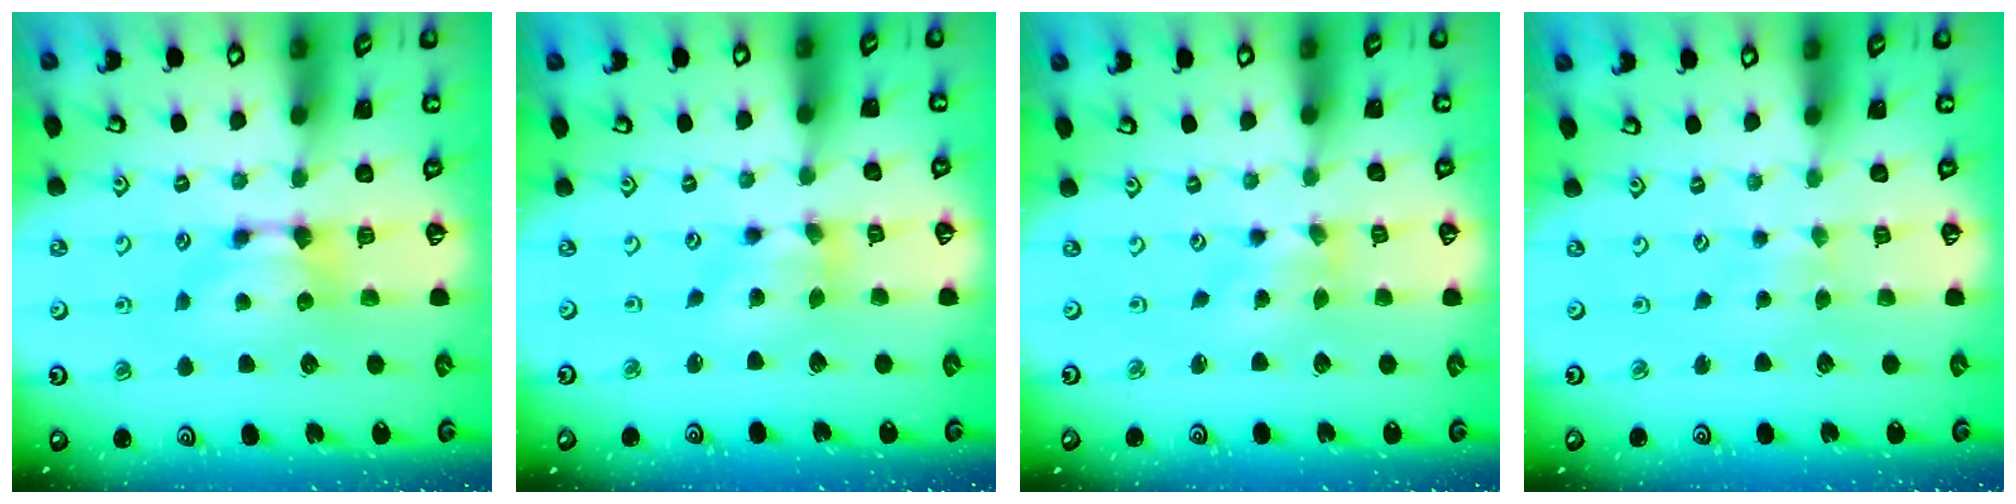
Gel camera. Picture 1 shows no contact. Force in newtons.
{"total": 3.8, "press": 3.5, "slide": 1.6}
{"total": 2.1, "press": 1.7, "slide": 1.2}
{"total": 2.1, "press": 2.1, "slide": 0.1}